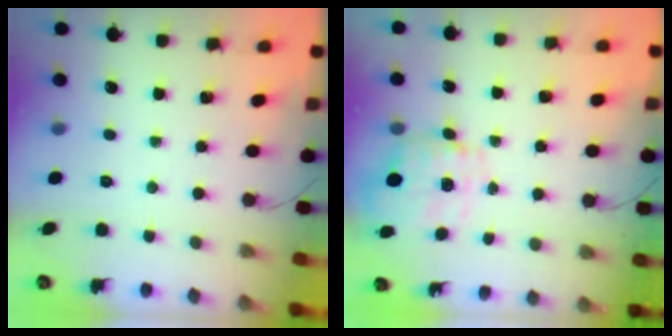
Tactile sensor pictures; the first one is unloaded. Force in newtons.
{"total": 2.8, "press": 2.6, "slide": 1.1}